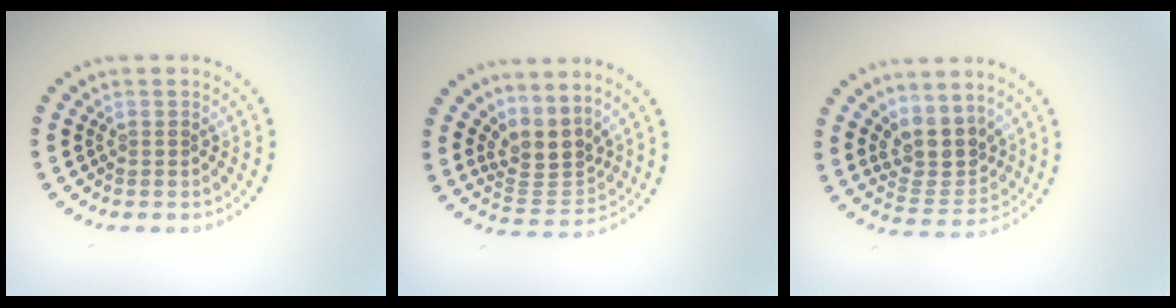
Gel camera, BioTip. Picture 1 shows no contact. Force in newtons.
{"total": 3.5, "press": 2.6, "slide": 2.4}
{"total": 4.0, "press": 3.6, "slide": 1.9}